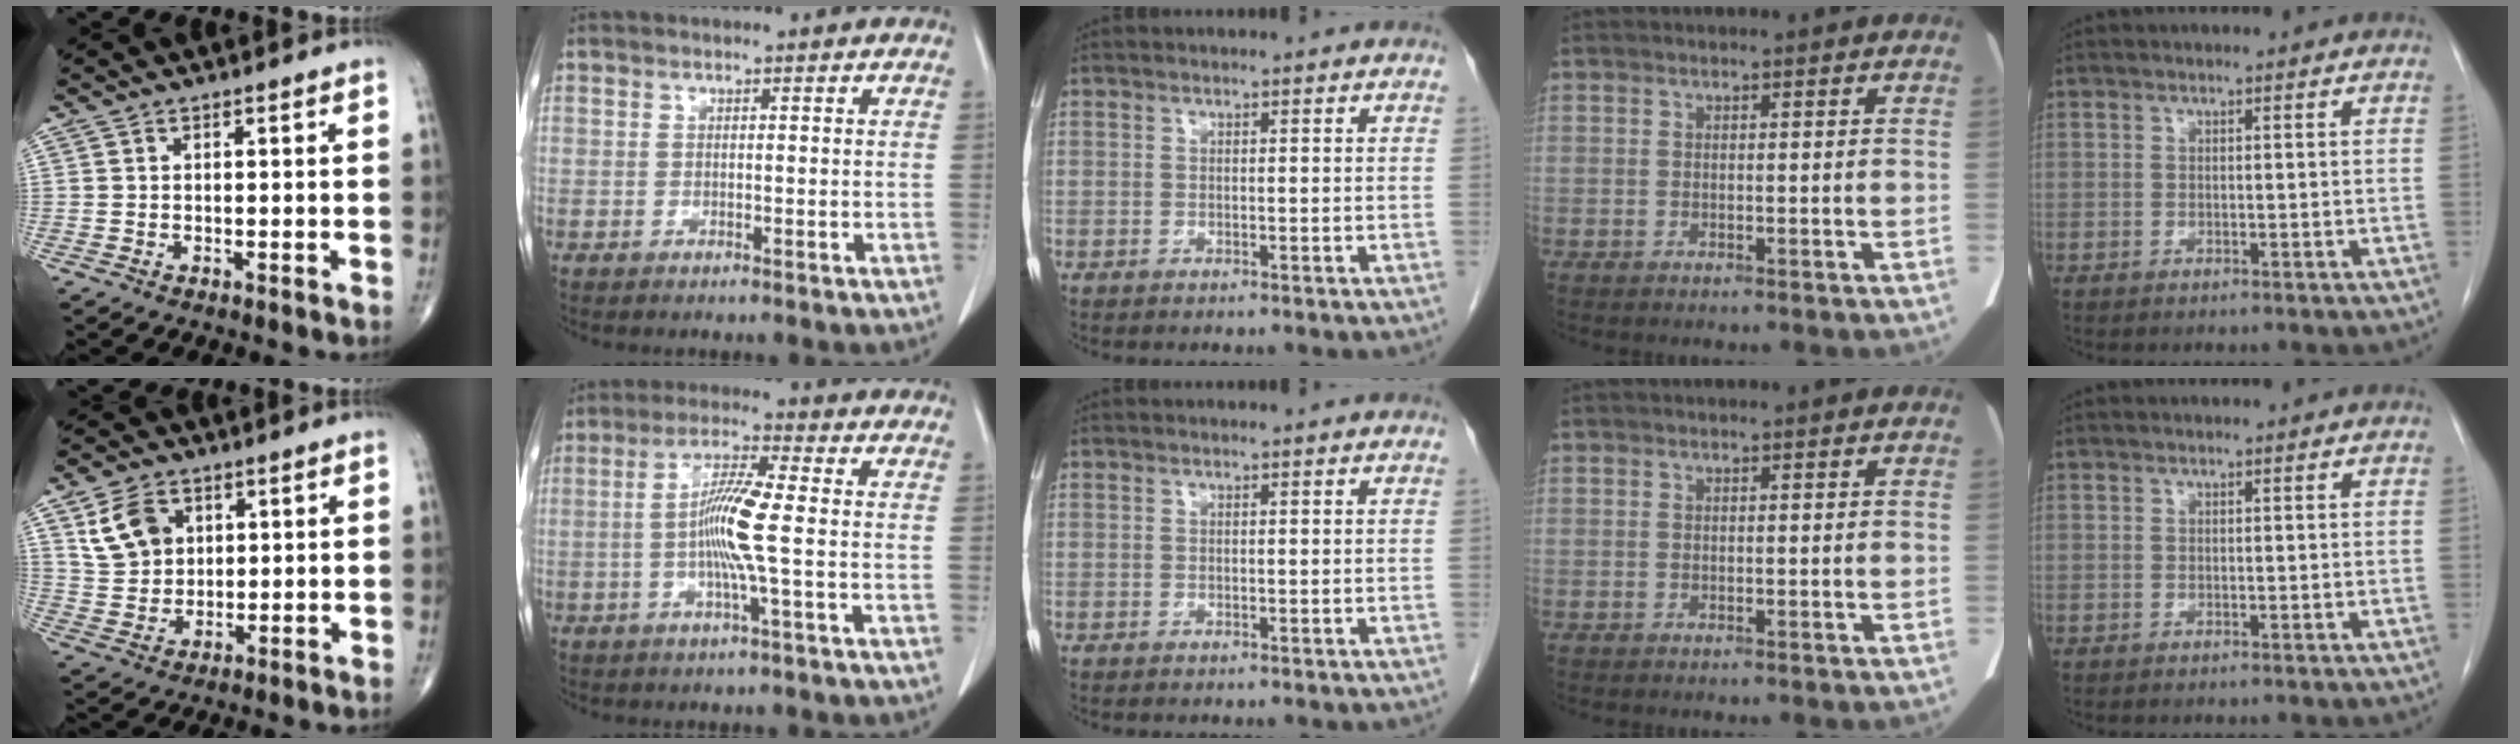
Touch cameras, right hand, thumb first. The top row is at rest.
{"thumb": {"total": 8.4, "force": [3.5, 6.2, 4.5], "torque": [-0.065, -0.010, 0.074]}, "index": {"total": 8.4, "force": [-0.8, -0.4, 8.4], "torque": [-0.161, -0.001, -0.022]}}